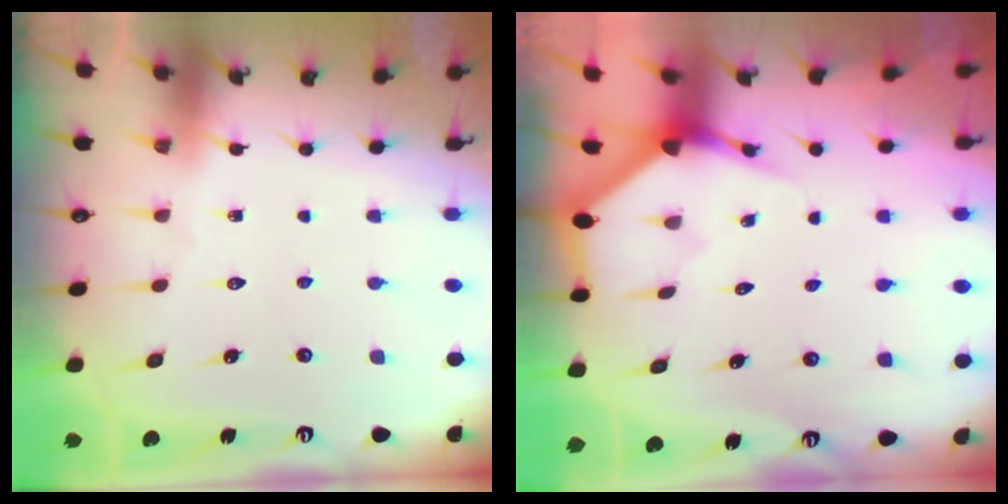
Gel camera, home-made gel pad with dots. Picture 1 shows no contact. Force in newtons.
{"total": 3.6, "press": 3.6, "slide": 0.2}